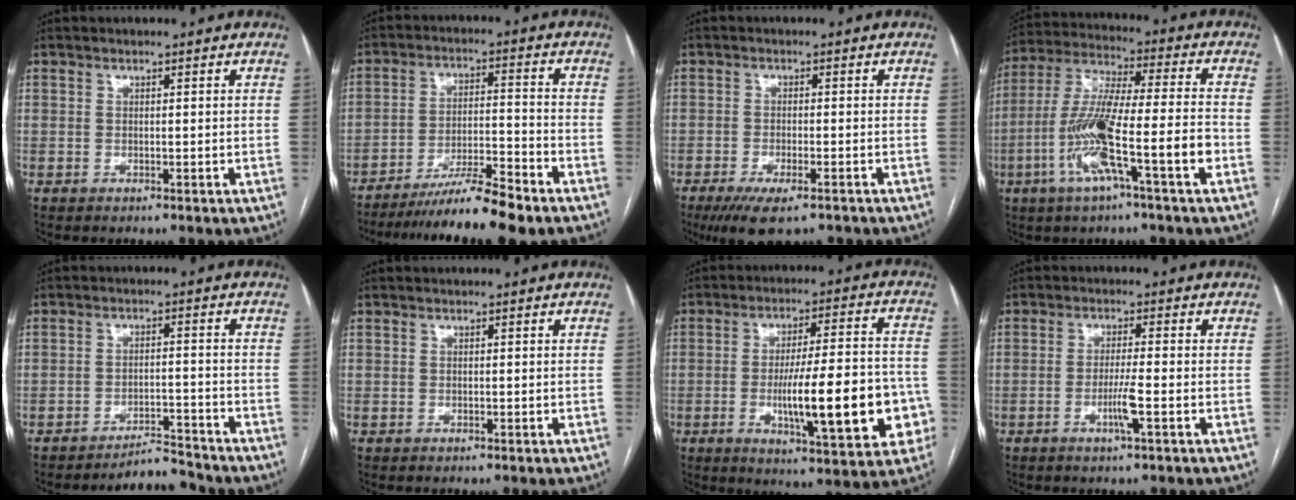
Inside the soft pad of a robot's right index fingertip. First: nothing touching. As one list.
[{"total": 10.8, "force": [-8.8, -0.6, 6.2], "torque": [-0.092, -0.016, -0.149]}, {"total": 7.7, "force": [-5.3, 2.1, 5.1], "torque": [-0.083, -0.014, -0.082]}, {"total": 15.2, "force": [-5.5, 0.4, 14.1], "torque": [-0.277, 0.001, -0.106]}, {"total": 4.4, "force": [-4.4, 0.1, 0.0], "torque": [0.006, 0.001, -0.070]}, {"total": 0.0}, {"total": 18.0, "force": [-4.4, 3.4, 17.1], "torque": [-0.234, 0.014, -0.053]}, {"total": 3.9, "force": [-1.5, -0.4, 3.6], "torque": [-0.070, -0.007, -0.029]}]